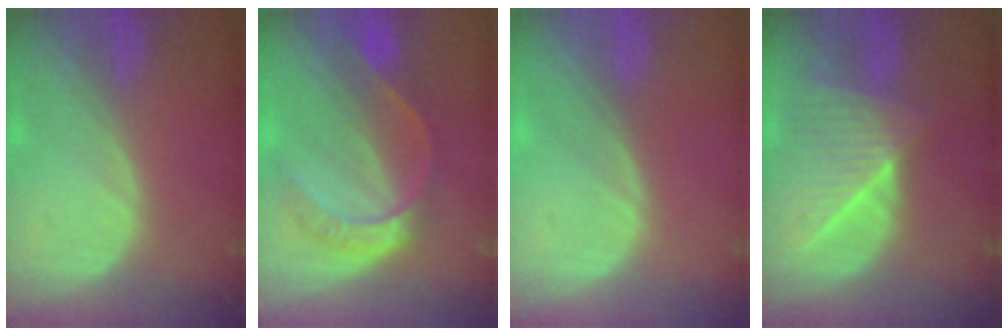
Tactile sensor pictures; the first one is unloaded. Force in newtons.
{"total": 7.6, "press": 6.3, "slide": 4.3}
{"total": 0.0}
{"total": 8.3, "press": 7.6, "slide": 3.5}